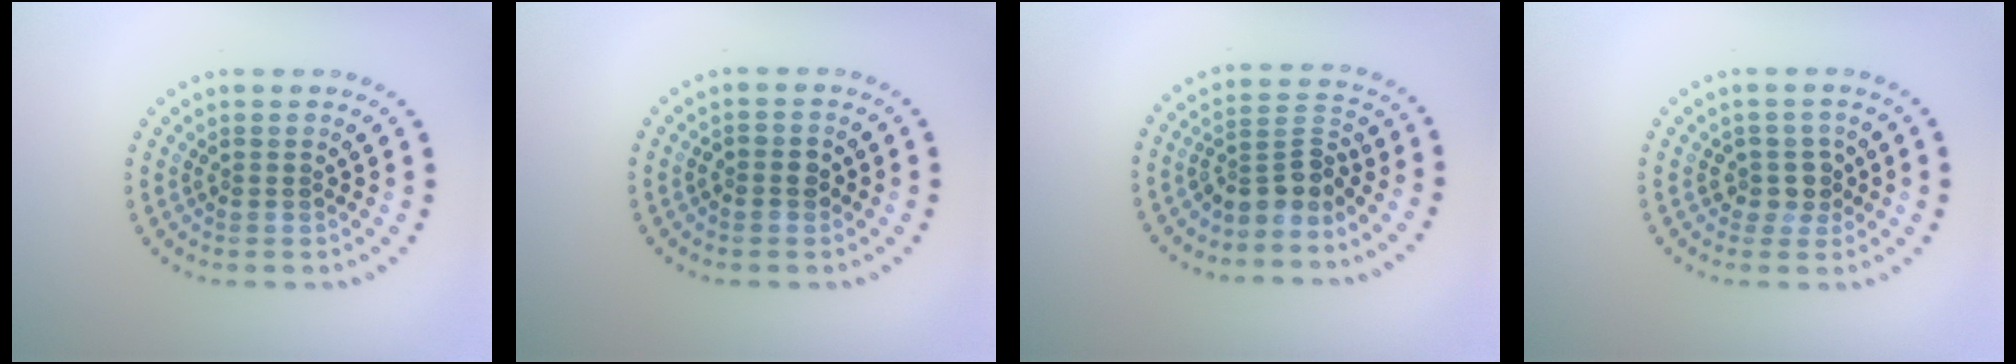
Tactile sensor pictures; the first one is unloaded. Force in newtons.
{"total": 1.5, "press": 1.4, "slide": 0.4}
{"total": 3.3, "press": 2.3, "slide": 2.3}
{"total": 2.1, "press": 1.7, "slide": 1.3}